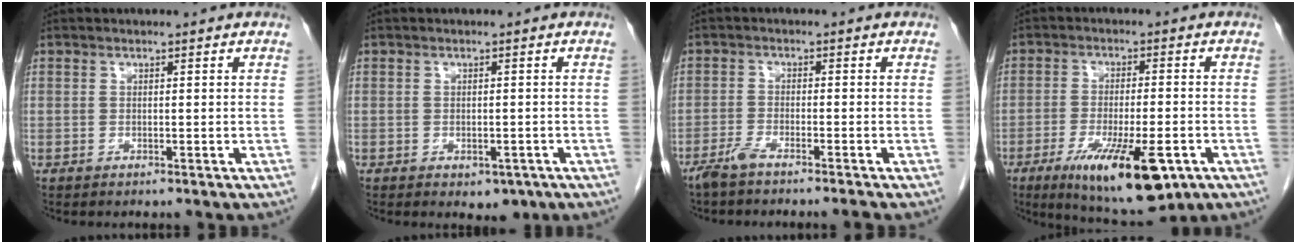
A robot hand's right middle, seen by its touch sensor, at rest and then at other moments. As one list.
[{"total": 3.1, "force": [-1.6, 1.9, 1.8], "torque": [-0.014, 0.000, -0.010]}, {"total": 3.7, "force": [-3.2, -0.5, 1.8], "torque": [-0.036, -0.006, -0.064]}, {"total": 14.4, "force": [-7.2, 3.6, 11.9], "torque": [-0.181, -0.025, -0.102]}]